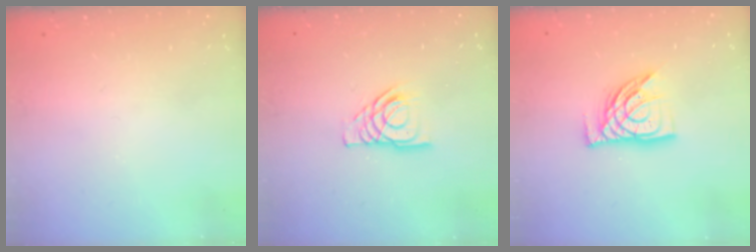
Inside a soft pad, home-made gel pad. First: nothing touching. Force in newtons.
{"total": 7.9, "press": 7.9, "slide": 0.8}
{"total": 11.3, "press": 11.2, "slide": 1.0}